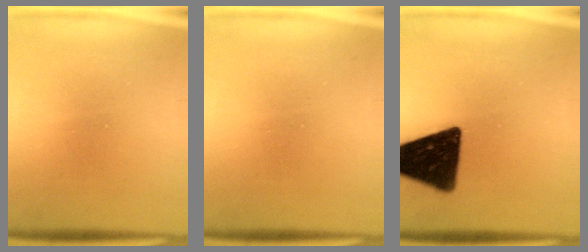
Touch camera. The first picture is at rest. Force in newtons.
{"total": 0.0}
{"total": 17.2}